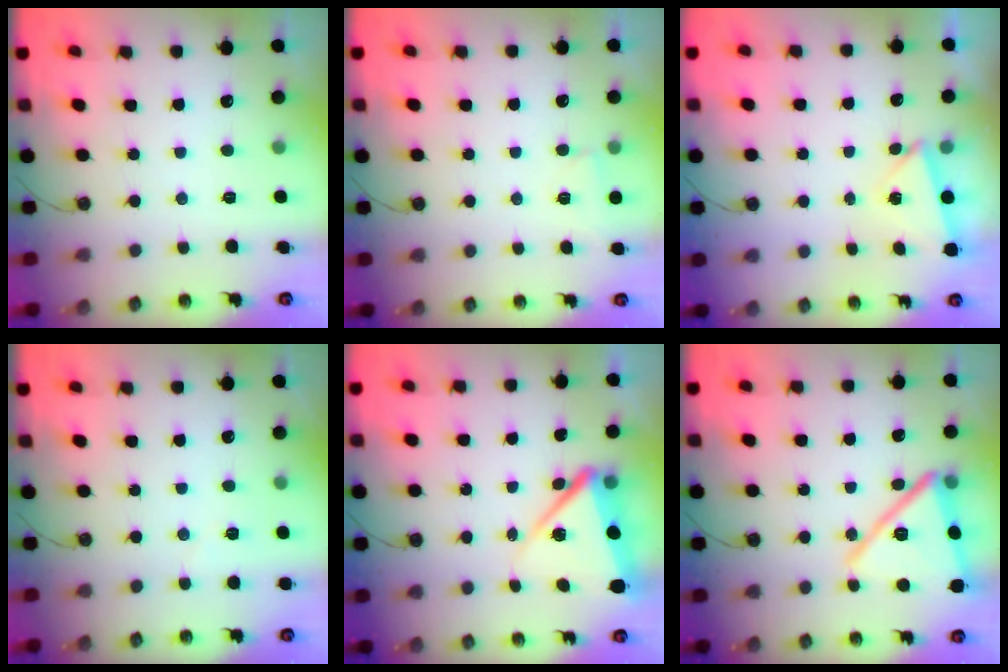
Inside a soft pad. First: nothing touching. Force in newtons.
{"total": 2.1, "press": 2.1, "slide": 0.4}
{"total": 2.5, "press": 1.9, "slide": 1.6}
{"total": 10.1, "press": 2.3, "slide": 9.9}
{"total": 8.8, "press": 8.7, "slide": 0.9}
{"total": 18.5, "press": 17.3, "slide": 6.7}